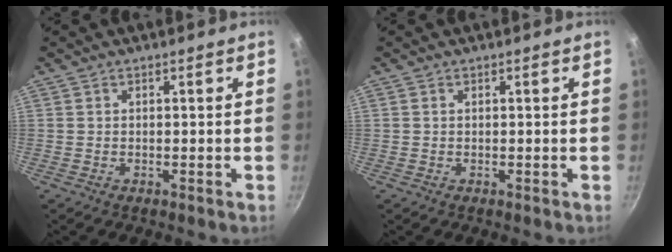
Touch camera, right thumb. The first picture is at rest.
{"total": 0.0}